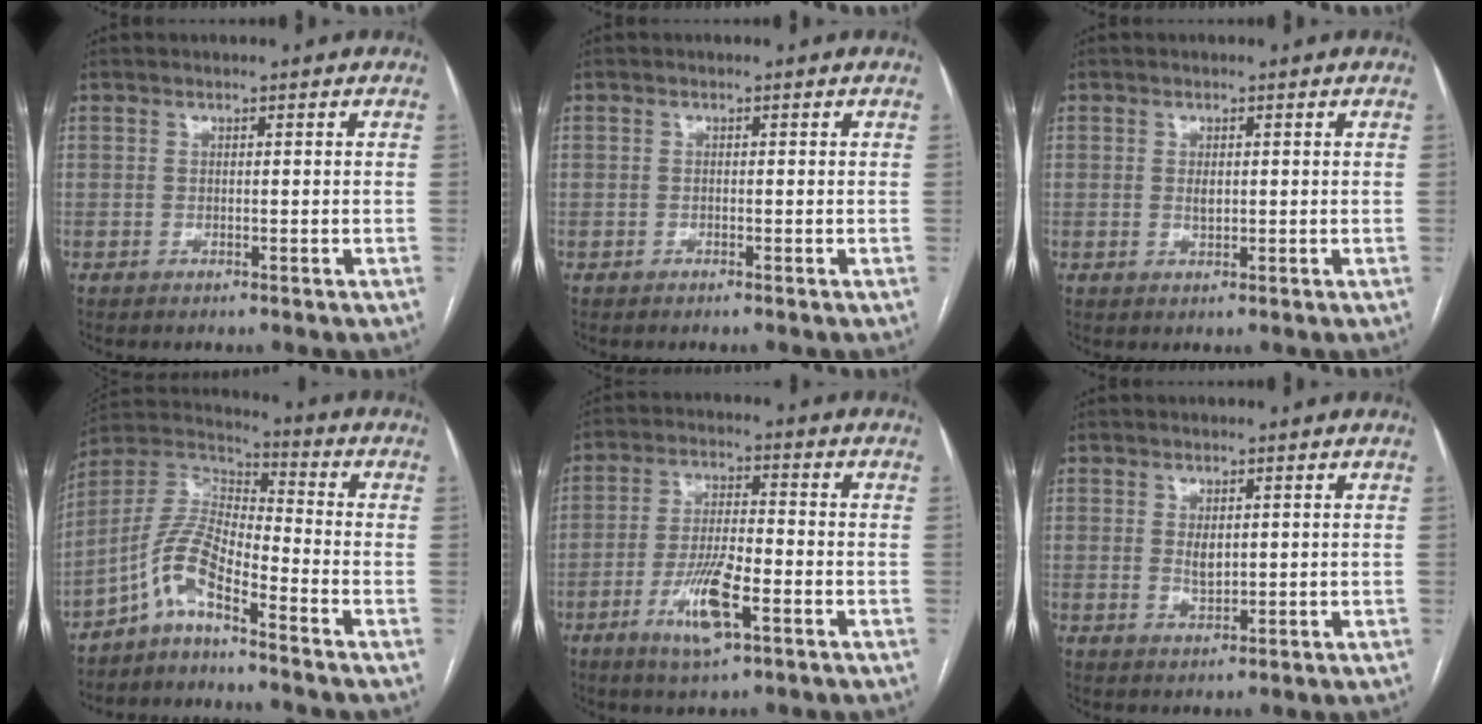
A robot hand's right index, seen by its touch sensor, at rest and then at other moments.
{"total": 0.8, "force": [-0.4, 0.7, 0.0], "torque": [-0.001, 0.005, -0.009]}
{"total": 1.4, "force": [0.1, 1.0, 1.0], "torque": [-0.014, 0.002, 0.004]}
{"total": 8.3, "force": [-5.3, 2.0, 6.1], "torque": [-0.137, 0.025, -0.110]}
{"total": 9.3, "force": [-4.0, 1.8, 8.2], "torque": [-0.163, -0.009, -0.068]}
{"total": 2.5, "force": [0.5, 1.6, 1.8], "torque": [-0.031, -0.002, 0.013]}